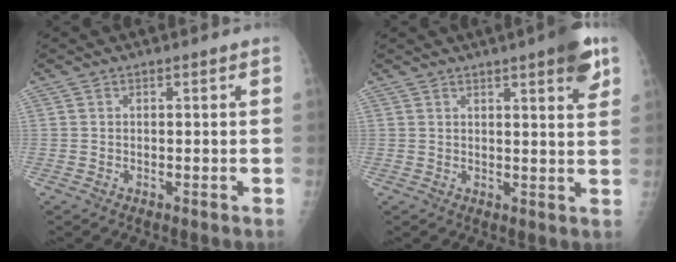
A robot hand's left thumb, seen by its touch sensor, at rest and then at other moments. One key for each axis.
{"total": 7.3, "fx": 4.1, "fy": 1.5, "fz": 5.8, "tx": -0.066, "ty": -0.016, "tz": 0.049}